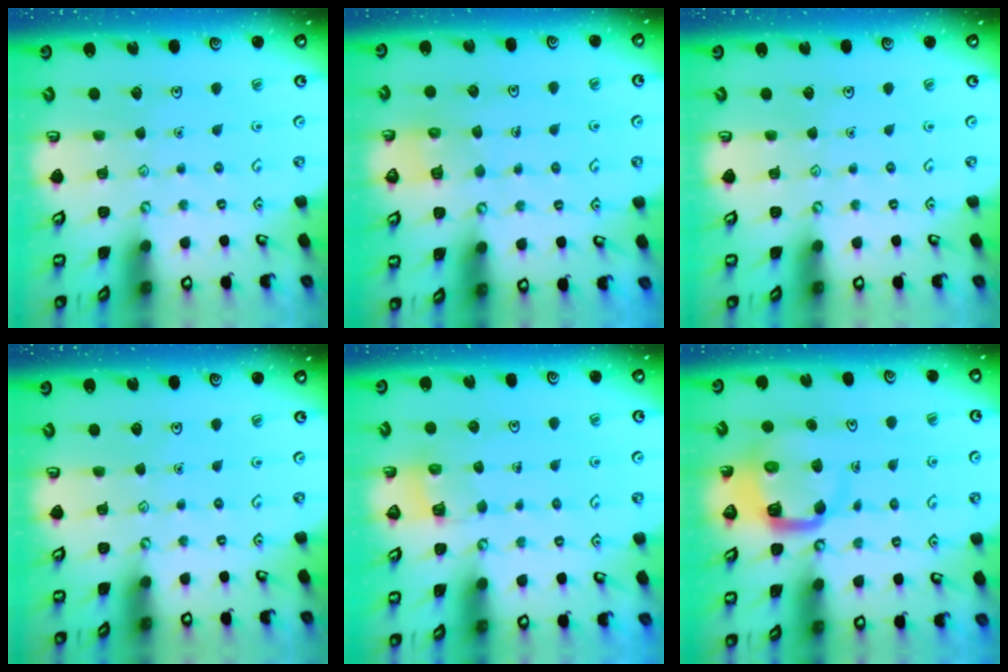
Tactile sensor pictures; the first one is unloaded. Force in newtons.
{"total": 5.2, "press": 5.2, "slide": 0.3}
{"total": 0.0}
{"total": 0.0}
{"total": 4.6, "press": 4.6, "slide": 0.3}
{"total": 7.8, "press": 7.7, "slide": 1.0}